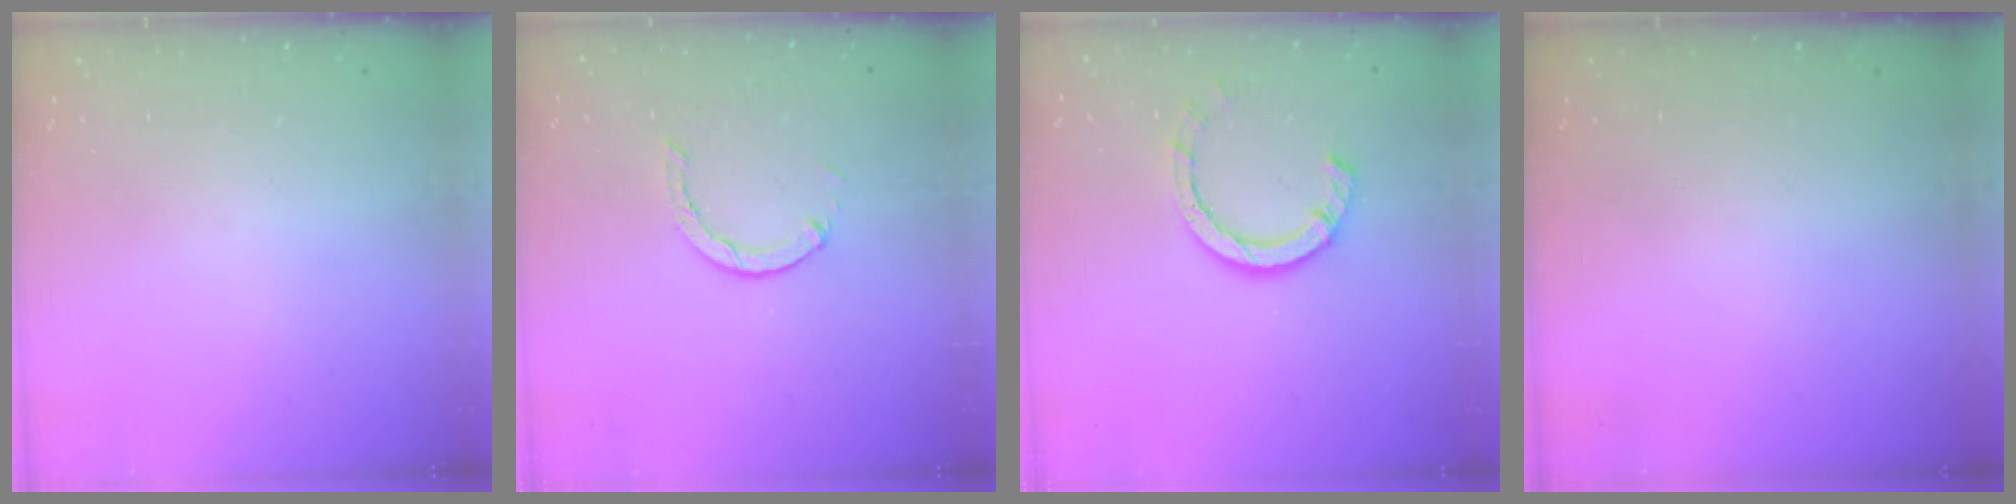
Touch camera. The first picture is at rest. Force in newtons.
{"total": 1.3, "press": 1.3, "slide": 0.3}
{"total": 7.1, "press": 7.0, "slide": 1.1}
{"total": 0.0}